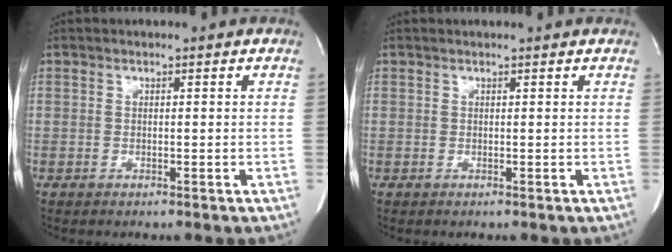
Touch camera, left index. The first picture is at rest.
{"total": 1.4, "force": [1.4, 0.1, 0.4], "torque": [-0.012, 0.012, 0.017]}